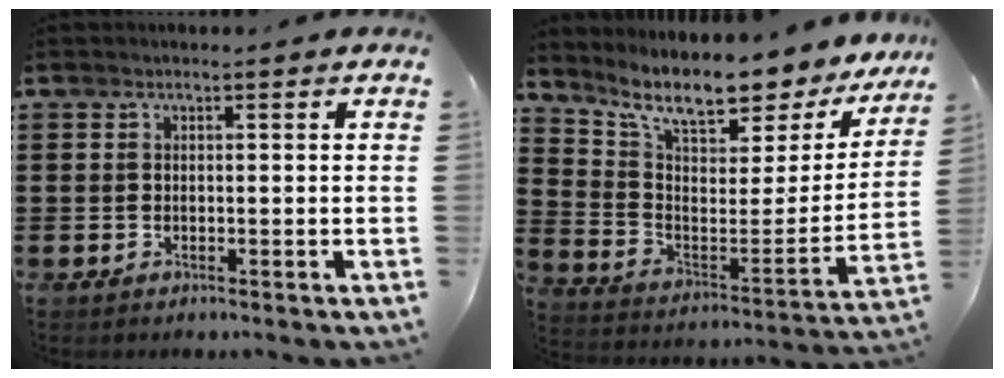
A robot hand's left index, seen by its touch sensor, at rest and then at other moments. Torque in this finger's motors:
{"motor_torque": [1.08, -1.05, 1.06, 0.21]}